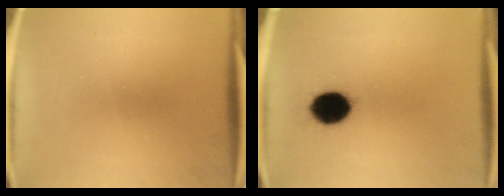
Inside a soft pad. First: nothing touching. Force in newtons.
{"total": 10.1}